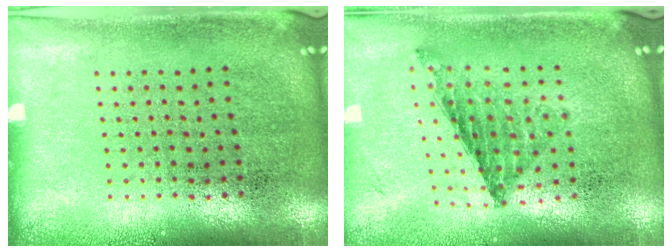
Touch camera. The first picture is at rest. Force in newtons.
{"total": 0.8, "press": 0.8, "slide": 0.0}